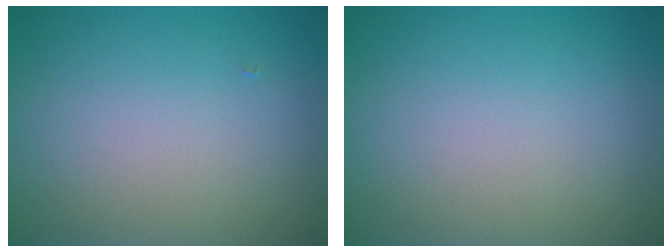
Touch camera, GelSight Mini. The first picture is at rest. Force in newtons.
{"total": 0.0}